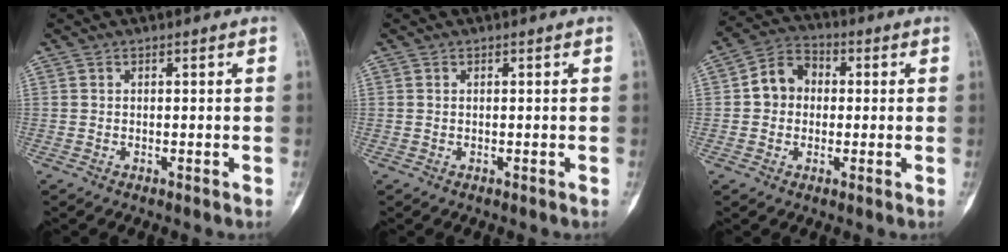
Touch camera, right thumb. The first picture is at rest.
{"total": 0.0}
{"total": 7.6, "force": [0.3, 6.4, 4.0], "torque": [-0.049, 0.022, -0.006]}